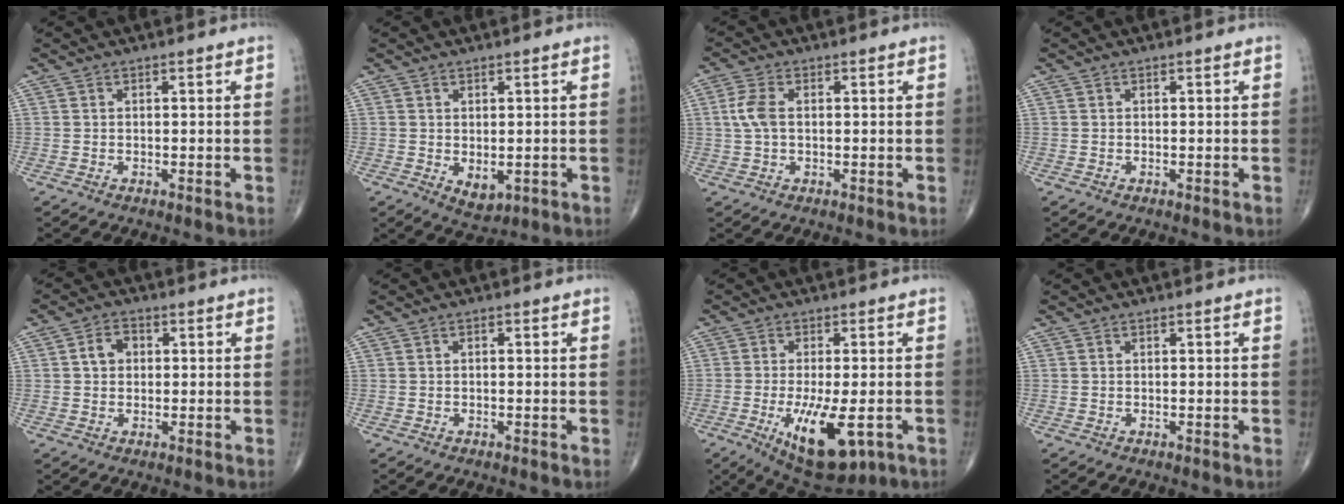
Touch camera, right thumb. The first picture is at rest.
{"total": 3.4, "force": [-0.5, 2.0, 2.7], "torque": [-0.032, -0.003, 0.007]}
{"total": 4.3, "force": [0.5, 2.4, 3.5], "torque": [-0.088, 0.009, 0.006]}
{"total": 0.0}
{"total": 4.0, "force": [0.7, 3.2, 2.4], "torque": [-0.032, 0.012, 0.009]}
{"total": 0.8, "force": [0.2, 0.3, 0.7], "torque": [-0.014, 0.003, 0.001]}
{"total": 13.1, "force": [-4.2, 5.0, 11.3], "torque": [-0.184, -0.014, -0.050]}
{"total": 0.0}